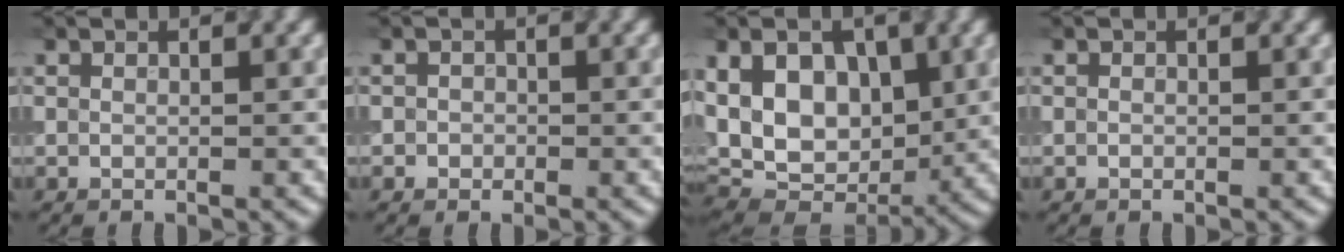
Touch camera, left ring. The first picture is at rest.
{"total": 0.9, "force": [-0.2, 0.9, 0.2], "torque": [0.011, -0.002, -0.008]}
{"total": 10.2, "force": [2.0, 6.8, 7.3], "torque": [-0.131, 0.000, 0.027]}
{"total": 0.0}